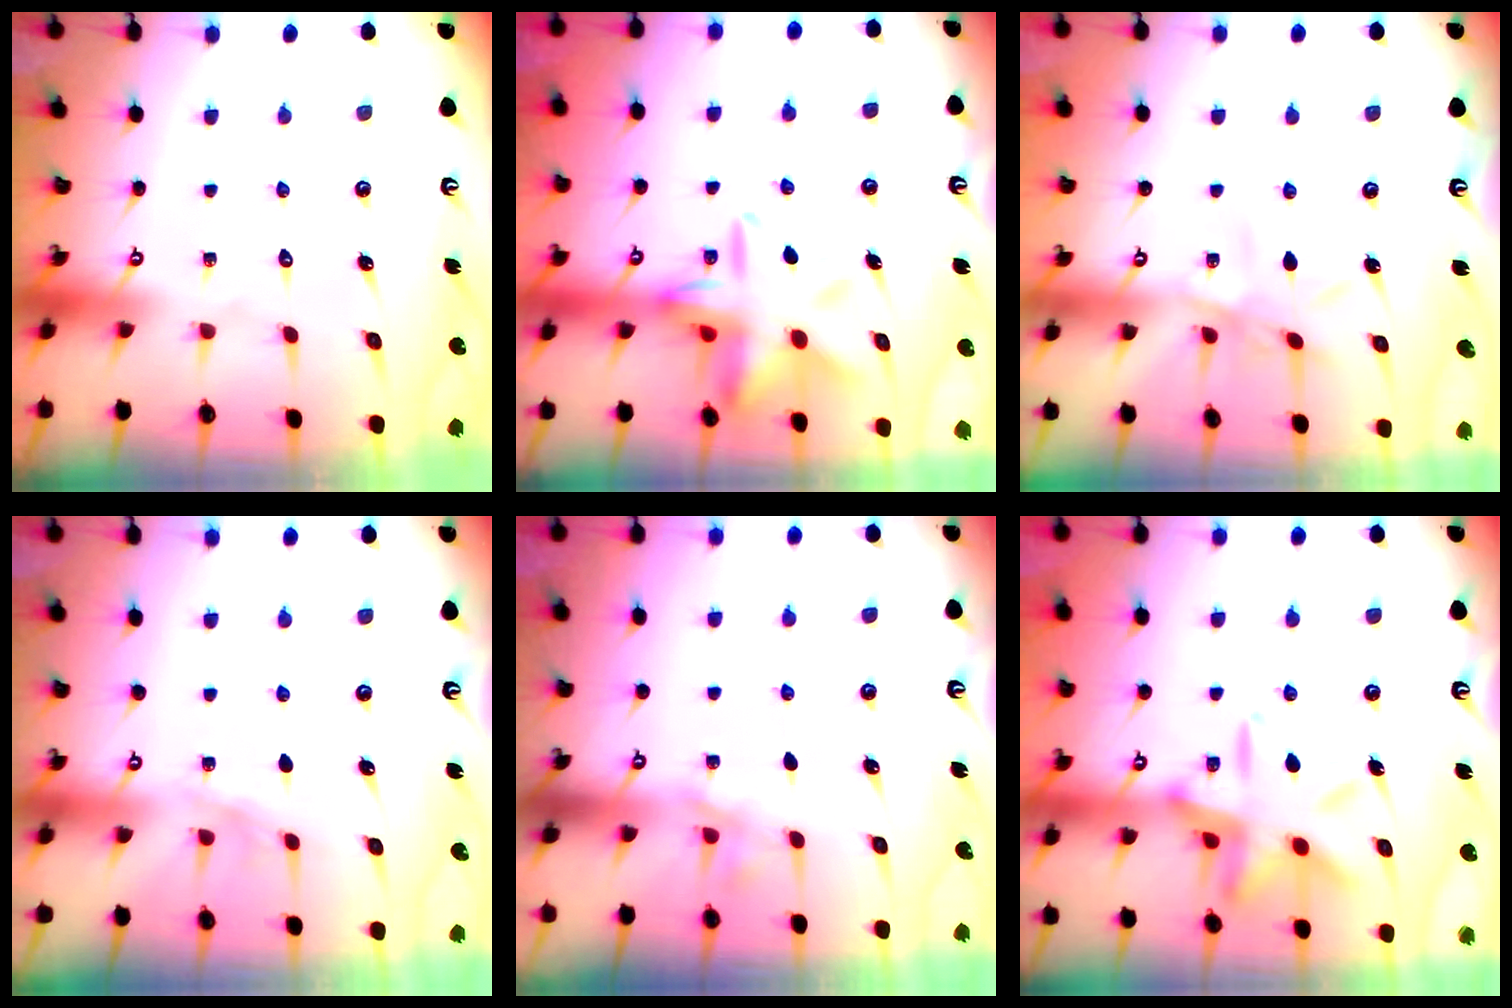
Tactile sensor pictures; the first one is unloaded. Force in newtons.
{"total": 14.3, "press": 14.2, "slide": 1.3}
{"total": 5.9, "press": 5.8, "slide": 0.7}
{"total": 5.2, "press": 4.5, "slide": 2.6}
{"total": 3.5, "press": 2.7, "slide": 2.2}
{"total": 15.5, "press": 15.5, "slide": 1.1}